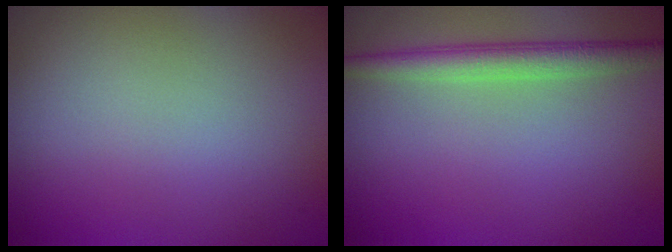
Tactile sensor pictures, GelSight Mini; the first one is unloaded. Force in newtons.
{"total": 3.0, "press": 3.0, "slide": 0.1}